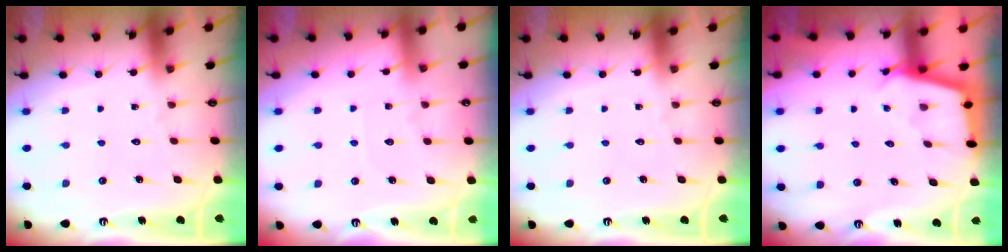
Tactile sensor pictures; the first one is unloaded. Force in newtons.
{"total": 2.0, "press": 2.0, "slide": 0.3}
{"total": 0.0}
{"total": 2.8, "press": 2.8, "slide": 0.3}